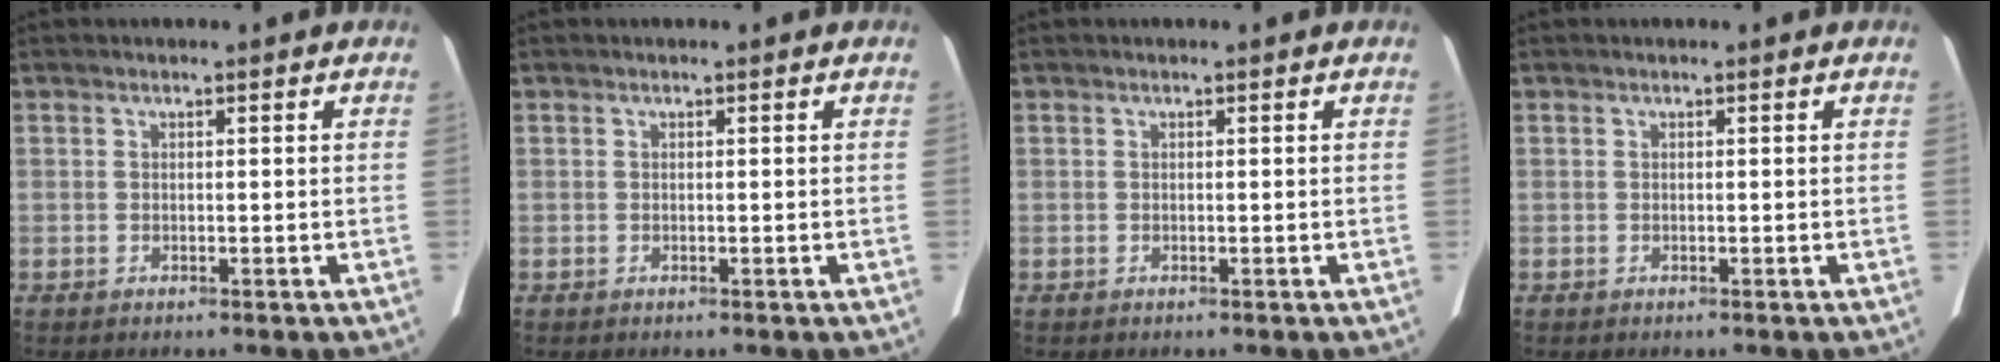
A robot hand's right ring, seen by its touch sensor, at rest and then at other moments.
{"total": 0.0}
{"total": 0.0}
{"total": 0.0}